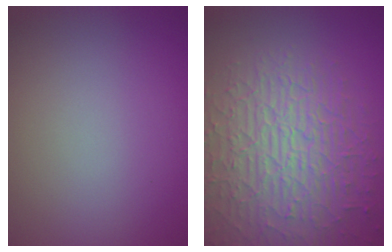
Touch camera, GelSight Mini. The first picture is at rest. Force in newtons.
{"total": 8.9, "press": 6.3, "slide": 6.4}